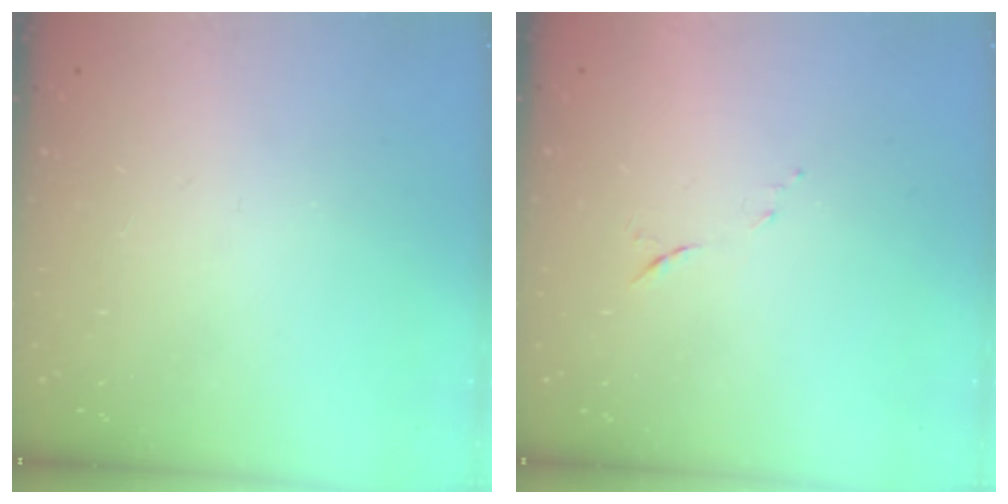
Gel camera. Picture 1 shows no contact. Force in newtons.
{"total": 5.5, "press": 5.4, "slide": 1.1}